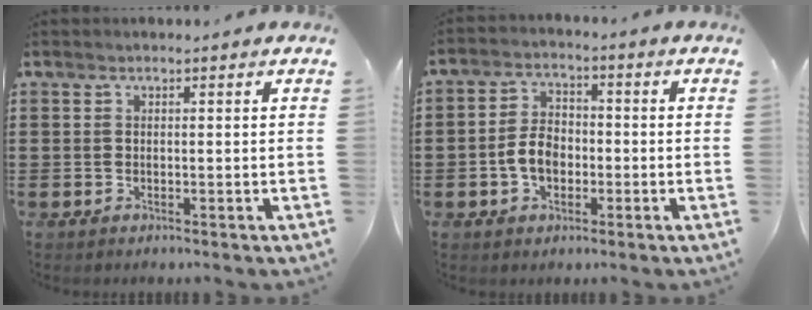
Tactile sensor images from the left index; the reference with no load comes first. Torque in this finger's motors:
{"motor_torque": [1.70, 0.34, 0.74, 0.12]}